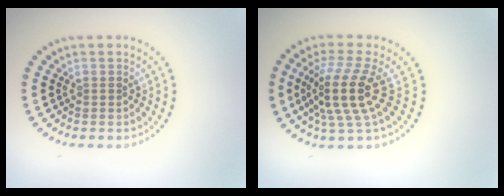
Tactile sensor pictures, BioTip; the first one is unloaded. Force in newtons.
{"total": 4.9, "press": 3.6, "slide": 3.3}